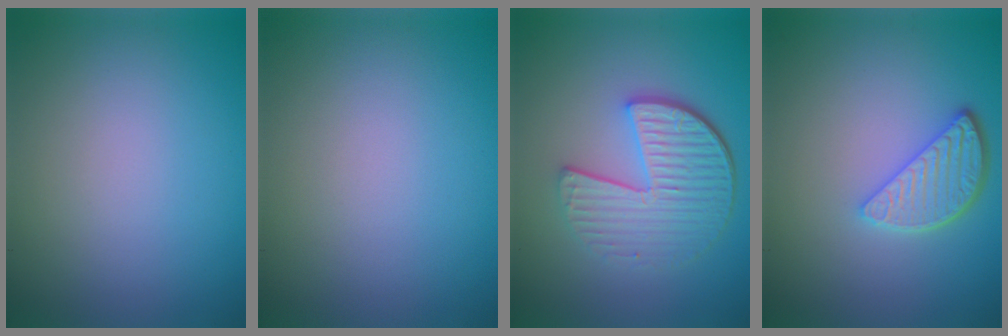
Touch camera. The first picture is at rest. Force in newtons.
{"total": 0.0}
{"total": 5.5, "press": 4.1, "slide": 3.6}
{"total": 3.5, "press": 2.9, "slide": 2.0}